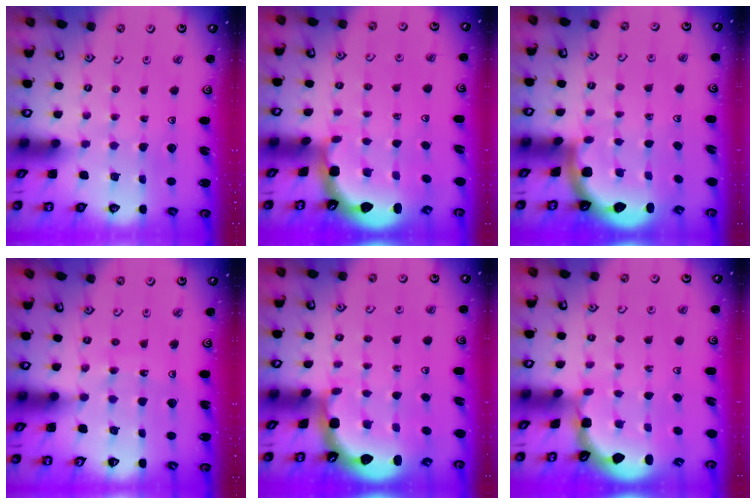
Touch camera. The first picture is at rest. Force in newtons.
{"total": 2.4, "press": 1.7, "slide": 1.6}
{"total": 1.9, "press": 1.8, "slide": 0.3}
{"total": 8.1, "press": 8.1, "slide": 0.9}
{"total": 2.4, "press": 1.7, "slide": 1.6}
{"total": 1.1, "press": 1.1, "slide": 0.1}